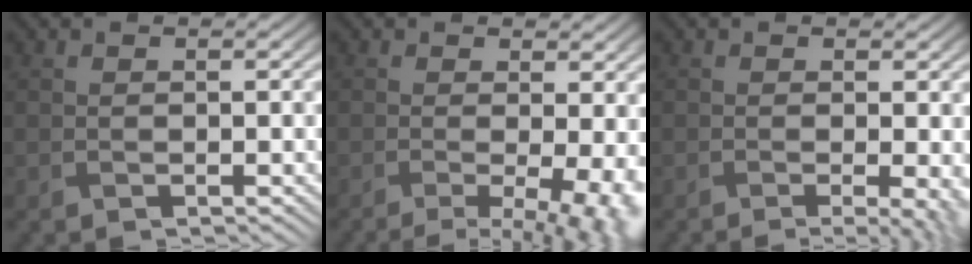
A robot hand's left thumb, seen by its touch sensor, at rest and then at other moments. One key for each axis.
{"total": 7.7, "fx": -2.6, "fy": 2.5, "fz": 6.7, "tx": -0.085, "ty": -0.012, "tz": -0.019}
{"total": 3.6, "fx": -1.5, "fy": 0.9, "fz": 3.2, "tx": -0.045, "ty": -0.004, "tz": -0.015}